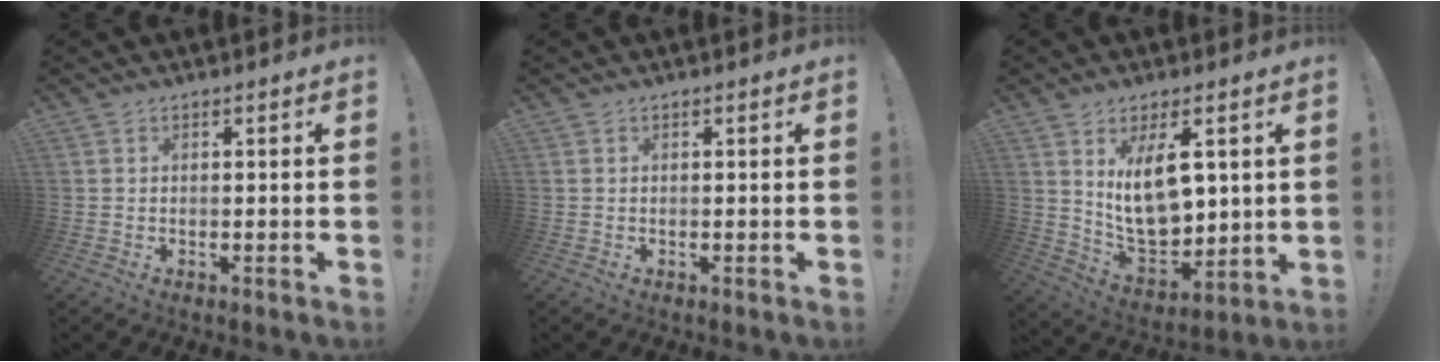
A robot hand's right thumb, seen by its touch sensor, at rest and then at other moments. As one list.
[{"total": 0.0}, {"total": 14.7, "force": [5.3, 7.6, 11.4], "torque": [-0.198, -0.045, 0.092]}]